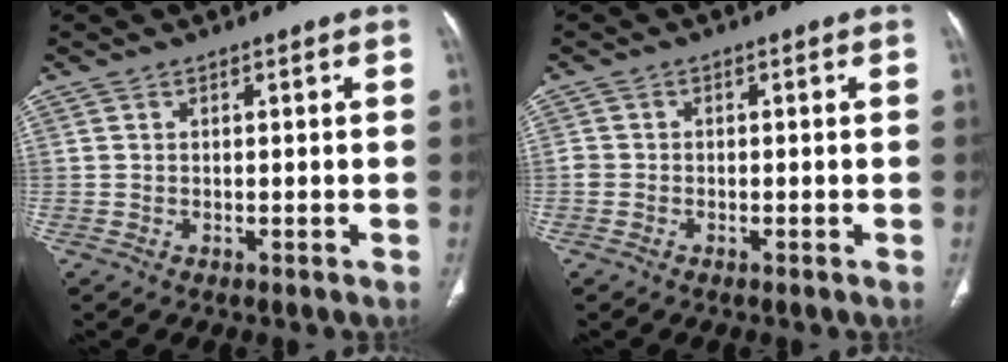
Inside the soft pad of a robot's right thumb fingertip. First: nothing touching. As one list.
[{"total": 1.3, "force": [-0.7, 1.1, 0.3], "torque": [-0.007, 0.004, -0.017]}]